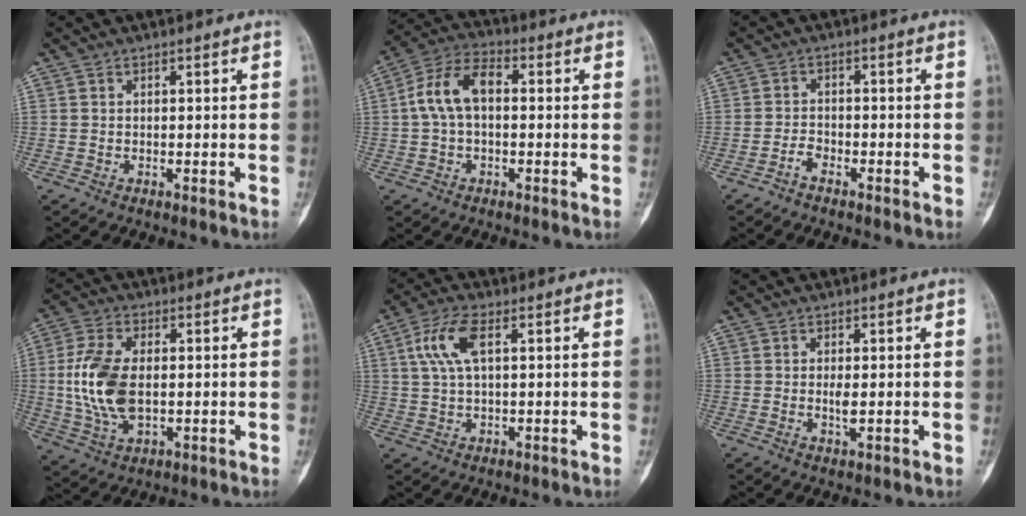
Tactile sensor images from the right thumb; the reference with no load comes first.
{"total": 9.0, "force": [0.3, 5.2, 7.4], "torque": [-0.146, 0.029, -0.002]}
{"total": 2.3, "force": [-1.8, 0.8, 1.1], "torque": [-0.023, 0.014, -0.037]}
{"total": 12.3, "force": [-0.1, 6.7, 10.3], "torque": [-0.218, 0.000, 0.000]}
{"total": 7.1, "force": [2.1, 2.7, 6.2], "torque": [-0.142, 0.014, 0.042]}
{"total": 1.9, "force": [-0.1, 0.5, 1.9], "torque": [-0.041, -0.006, -0.001]}